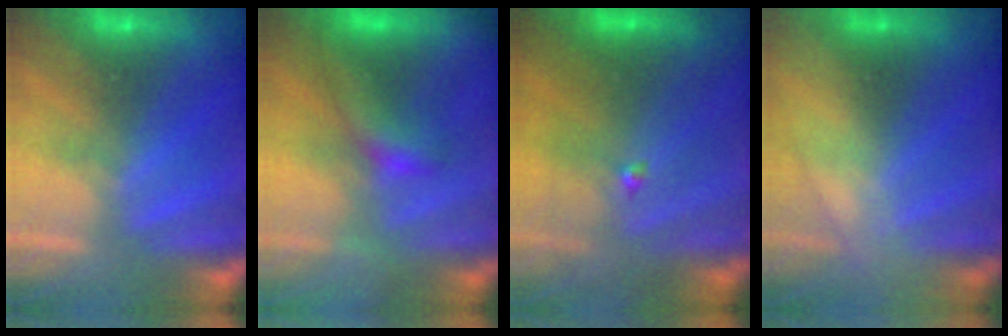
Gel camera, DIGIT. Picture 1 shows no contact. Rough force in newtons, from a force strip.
{"total": 8.5}
{"total": 4.5}
{"total": 2.8}